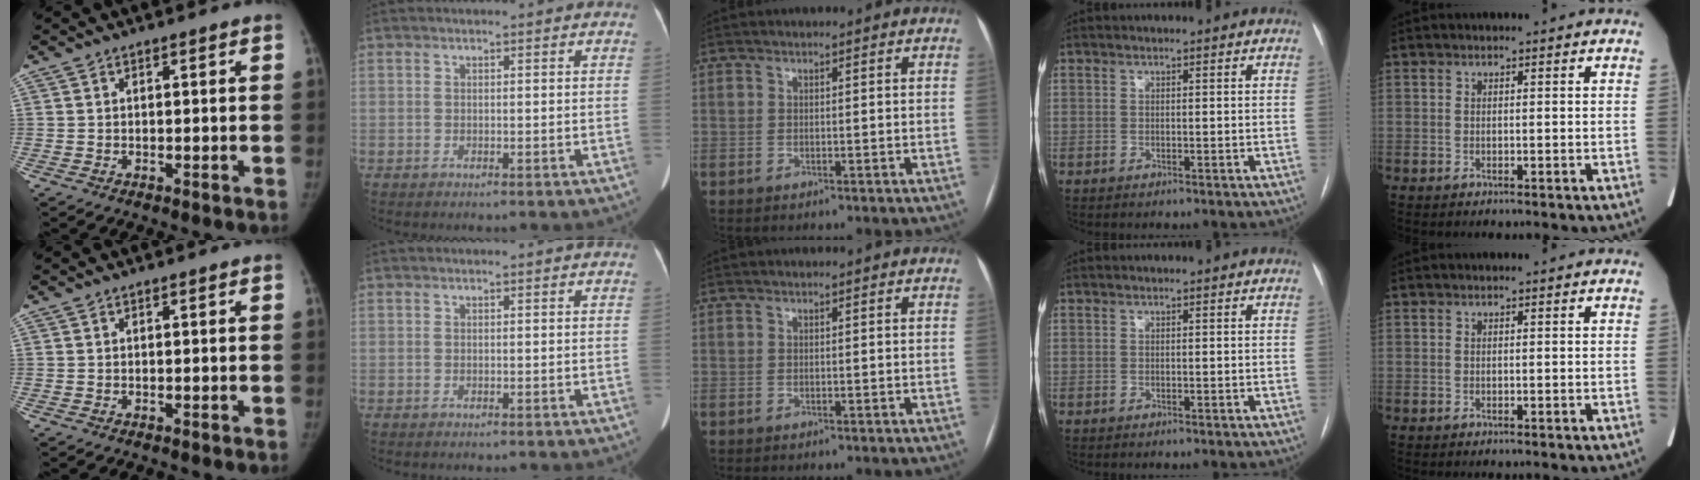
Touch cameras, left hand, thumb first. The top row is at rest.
{}